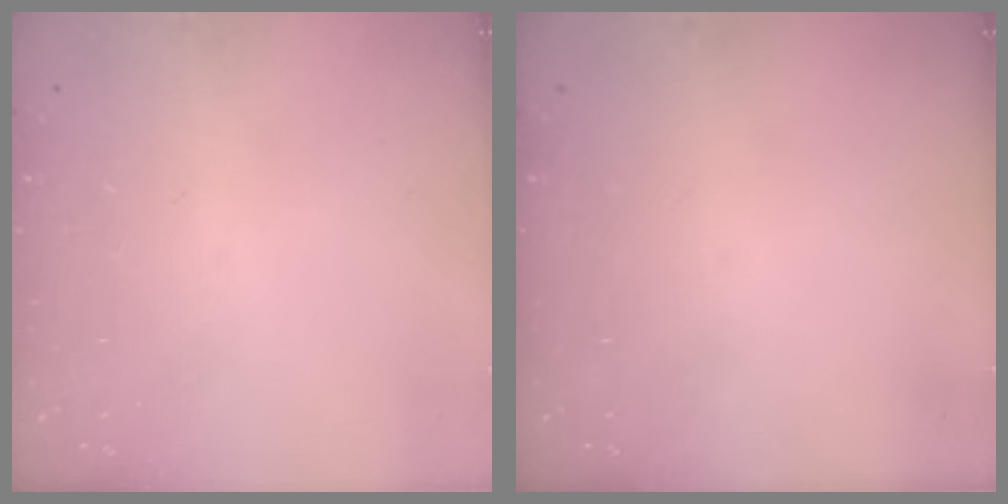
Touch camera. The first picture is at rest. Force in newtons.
{"total": 0.0}